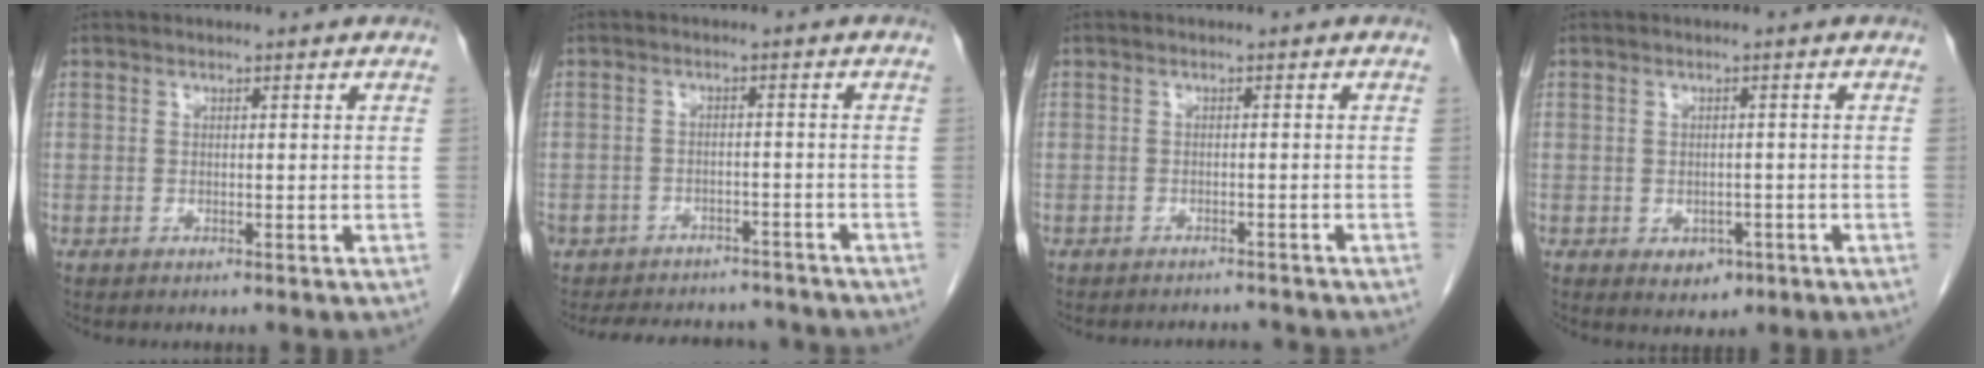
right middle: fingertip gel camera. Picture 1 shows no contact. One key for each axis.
{"total": 13.0, "fx": -11.6, "fy": 4.8, "fz": 3.3, "tx": -0.062, "ty": 0.013, "tz": -0.142}
{"total": 3.0, "fx": -3.0, "fy": 0.4, "fz": -0.1, "tx": 0.005, "ty": -0.005, "tz": -0.042}
{"total": 2.8, "fx": -1.2, "fy": 2.0, "fz": 1.6, "tx": -0.018, "ty": 0.000, "tz": -0.004}